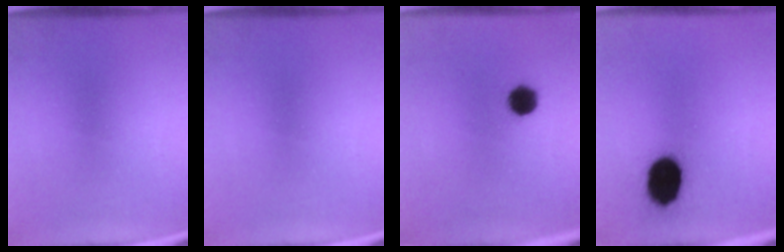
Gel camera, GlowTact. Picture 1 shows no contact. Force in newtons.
{"total": 0.0}
{"total": 5.5}
{"total": 13.9}